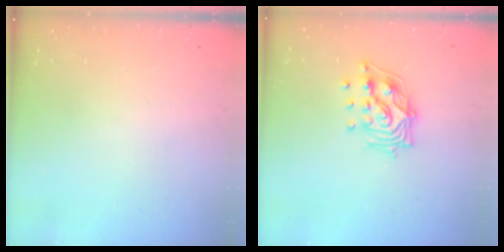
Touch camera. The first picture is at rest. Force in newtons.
{"total": 12.9, "press": 12.8, "slide": 1.2}